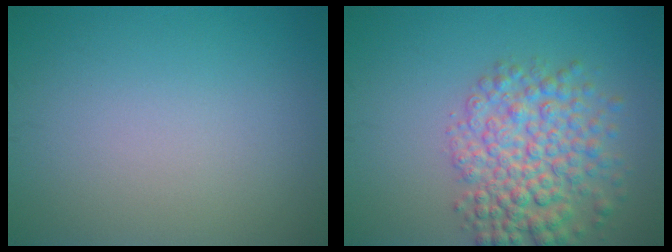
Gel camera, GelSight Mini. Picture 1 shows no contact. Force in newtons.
{"total": 6.5, "press": 6.5, "slide": 0.2}